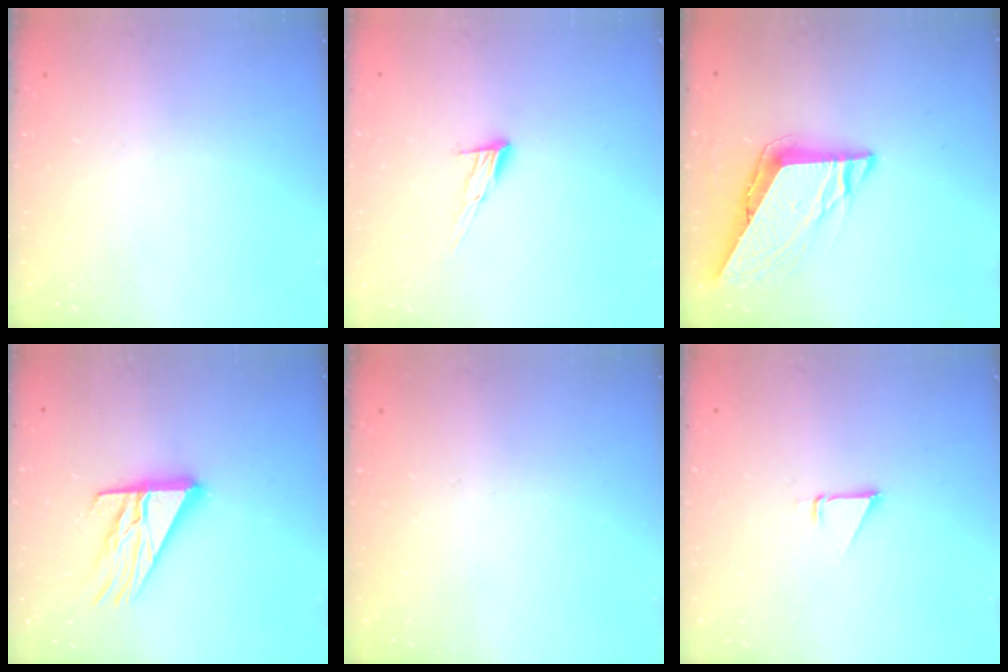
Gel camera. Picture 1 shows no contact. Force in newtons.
{"total": 7.2, "press": 7.2, "slide": 0.4}
{"total": 8.8, "press": 8.8, "slide": 0.9}
{"total": 14.6, "press": 14.5, "slide": 1.4}
{"total": 0.0}
{"total": 1.5, "press": 1.5, "slide": 0.1}